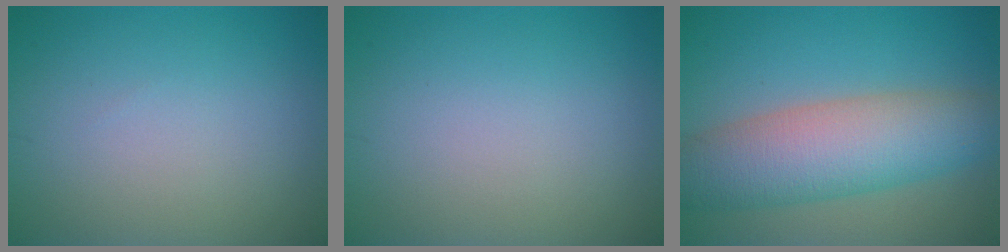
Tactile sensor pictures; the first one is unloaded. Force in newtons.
{"total": 0.0}
{"total": 8.5, "press": 8.5, "slide": 0.3}